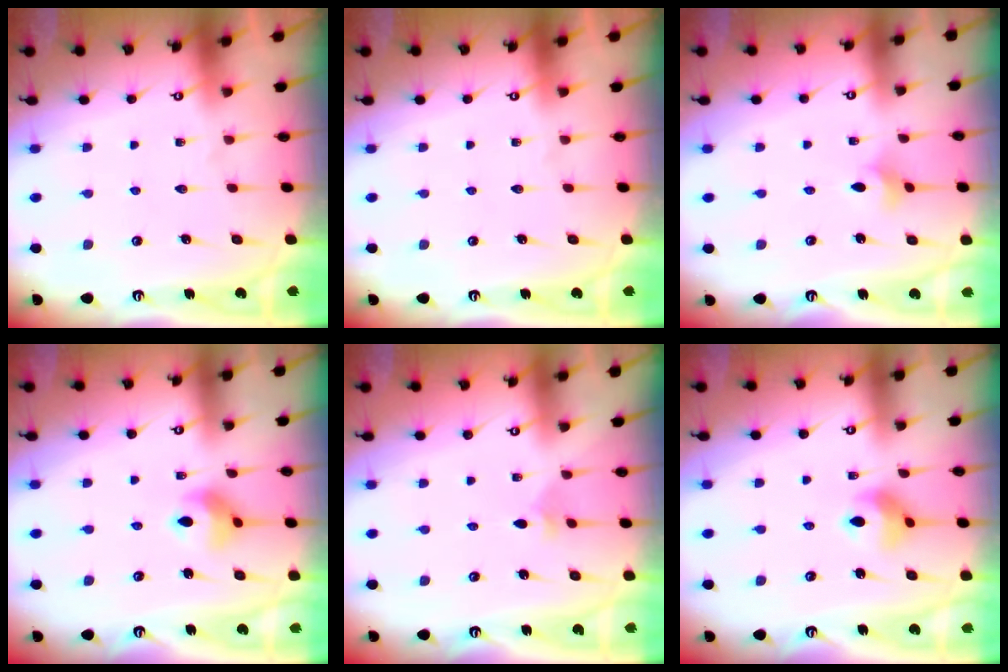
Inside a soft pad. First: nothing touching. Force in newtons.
{"total": 0.0}
{"total": 2.8, "press": 2.8, "slide": 0.6}
{"total": 7.5, "press": 7.4, "slide": 1.4}
{"total": 1.7, "press": 1.6, "slide": 0.5}
{"total": 7.5, "press": 7.4, "slide": 1.4}